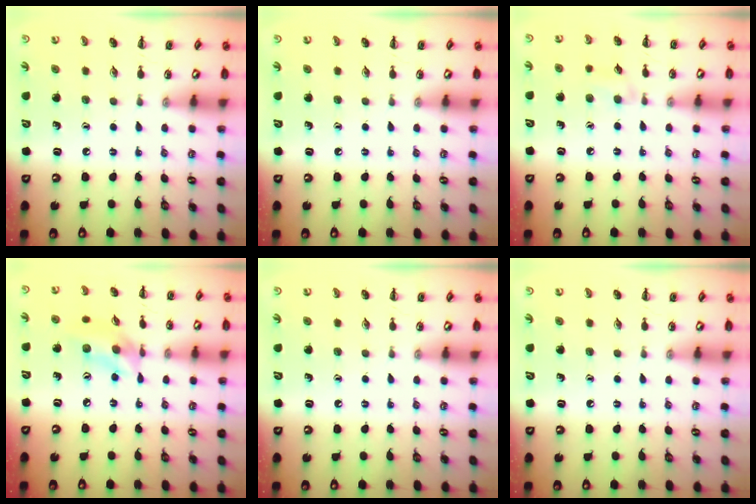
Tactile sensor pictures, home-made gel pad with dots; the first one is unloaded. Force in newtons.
{"total": 0.0}
{"total": 5.8, "press": 5.4, "slide": 2.1}
{"total": 10.0, "press": 9.8, "slide": 1.7}
{"total": 0.0}
{"total": 0.0}